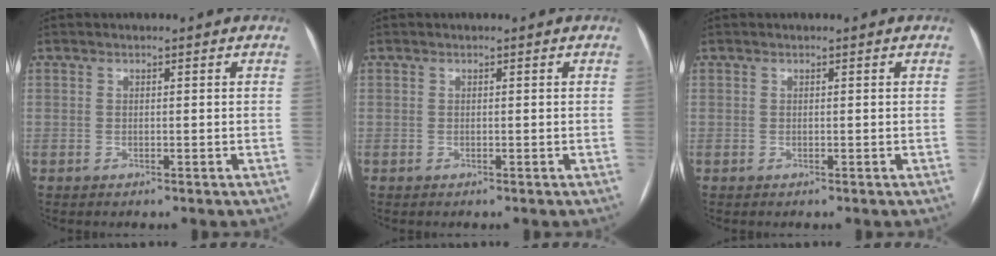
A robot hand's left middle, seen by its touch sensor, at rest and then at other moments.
{"total": 0.0}
{"total": 0.0}